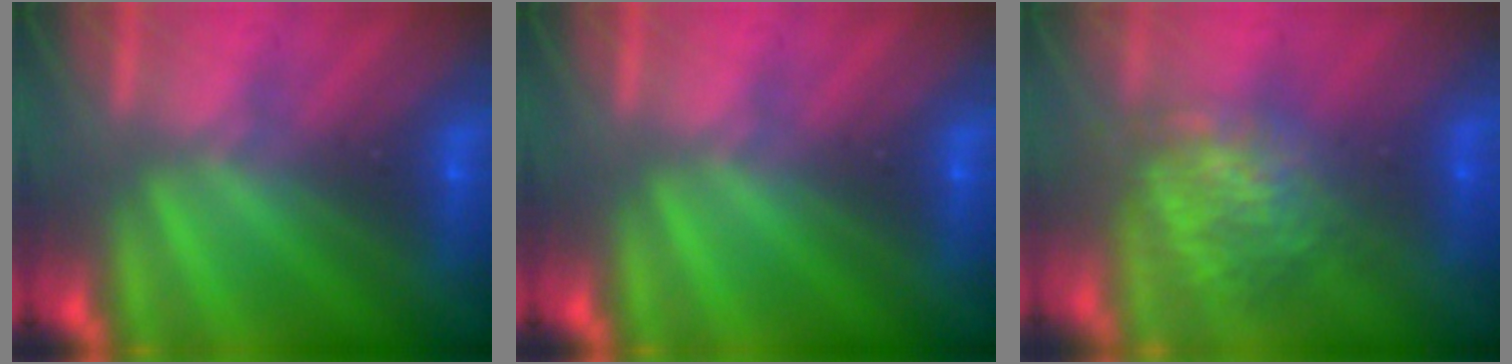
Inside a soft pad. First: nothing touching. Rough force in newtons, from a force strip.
{"total": 0.0}
{"total": 9.4}